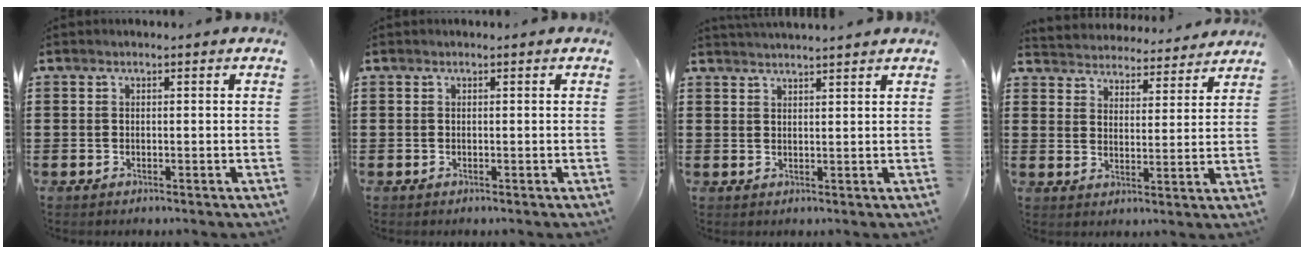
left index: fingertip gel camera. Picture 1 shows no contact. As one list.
[{"total": 0.0}, {"total": 2.0, "force": [1.9, -0.3, 0.1], "torque": [-0.007, -0.005, 0.037]}, {"total": 4.1, "force": [4.0, 0.2, -0.5], "torque": [-0.016, -0.035, 0.066]}]